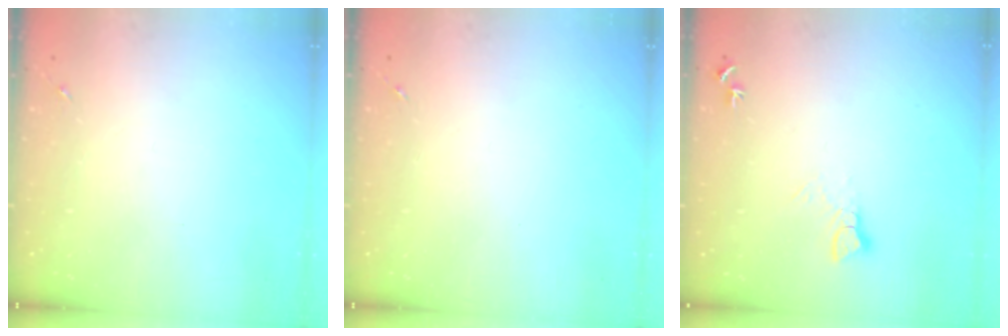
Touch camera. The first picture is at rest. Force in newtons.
{"total": 0.0}
{"total": 5.5, "press": 5.5, "slide": 0.5}